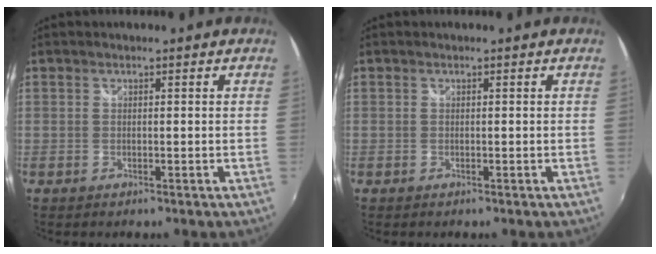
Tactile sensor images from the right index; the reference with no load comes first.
{"total": 0.0}